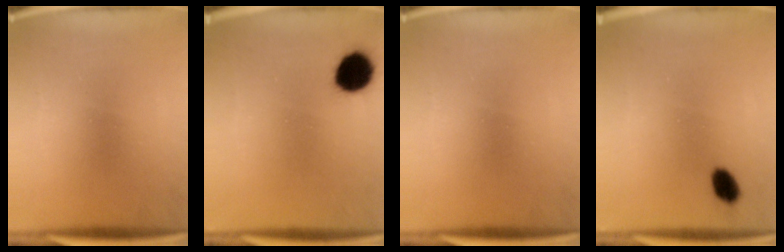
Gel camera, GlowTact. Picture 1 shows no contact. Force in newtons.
{"total": 9.2}
{"total": 0.0}
{"total": 3.7}